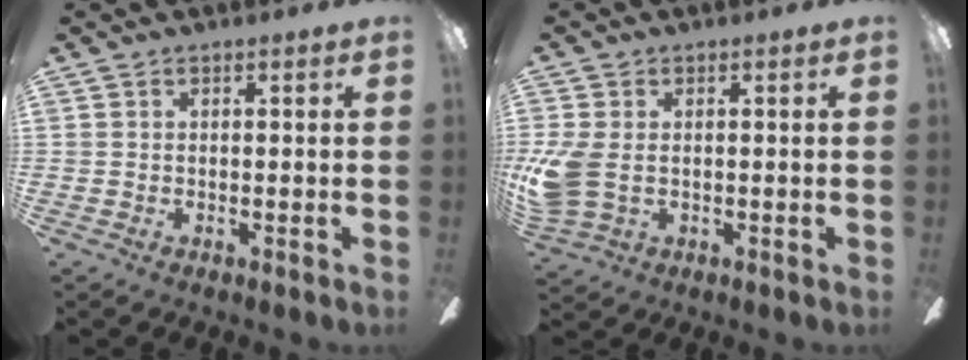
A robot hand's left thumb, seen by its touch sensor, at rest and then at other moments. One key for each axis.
{"total": 7.1, "fx": -0.2, "fy": 4.8, "fz": 5.2, "tx": -0.129, "ty": -0.002, "tz": -0.004}